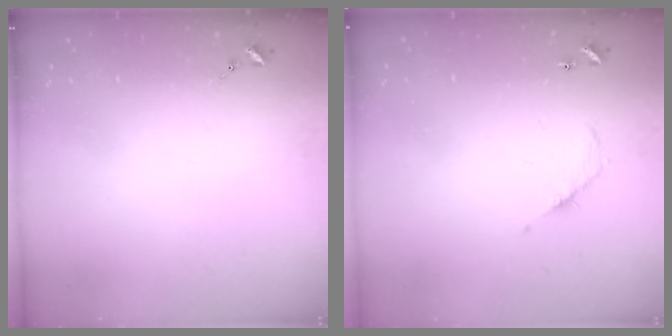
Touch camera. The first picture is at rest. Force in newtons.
{"total": 5.8, "press": 5.8, "slide": 0.2}